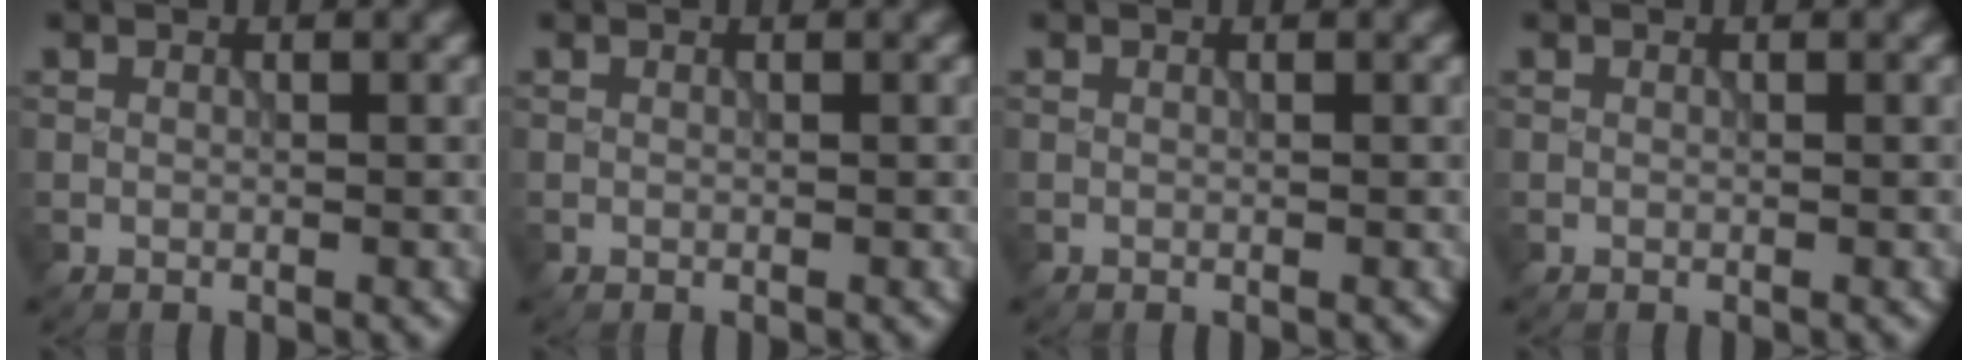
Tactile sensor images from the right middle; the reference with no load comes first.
{"total": 0.0}
{"total": 0.0}
{"total": 0.0}